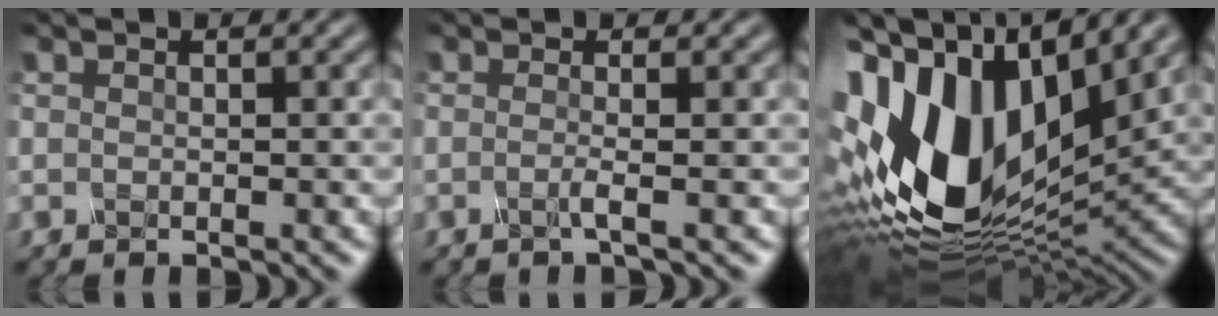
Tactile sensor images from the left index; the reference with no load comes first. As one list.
[{"total": 0.9, "force": [-0.4, 0.0, 0.8], "torque": [-0.016, -0.003, -0.013]}, {"total": 16.8, "force": [1.8, 9.9, 13.4], "torque": [-0.312, 0.006, 0.043]}]